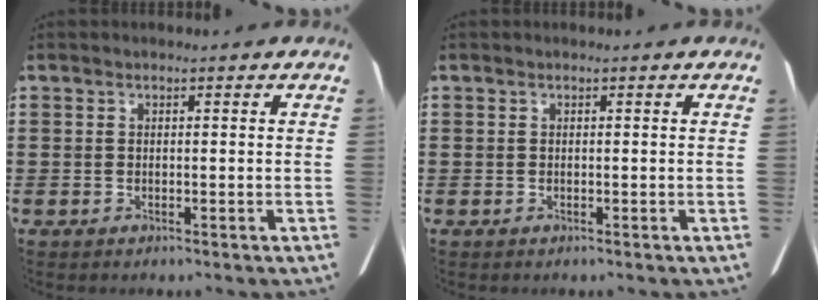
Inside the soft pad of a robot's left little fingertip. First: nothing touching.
{"total": 0.0}